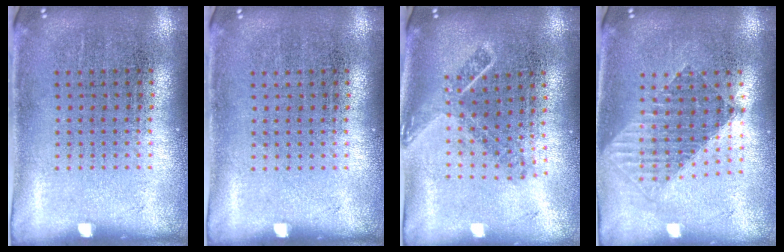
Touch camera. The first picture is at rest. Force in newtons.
{"total": 0.0}
{"total": 1.8, "press": 1.3, "slide": 1.2}
{"total": 1.5, "press": 1.3, "slide": 0.8}